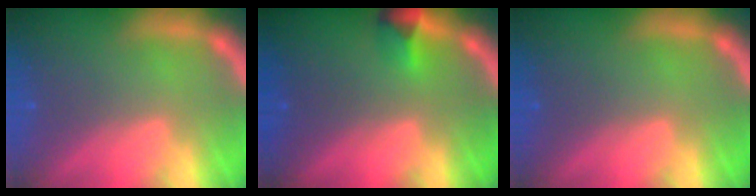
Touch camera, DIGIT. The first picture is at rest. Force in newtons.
{"total": 1.9}
{"total": 0.0}